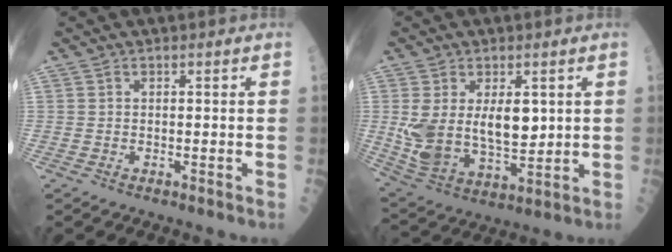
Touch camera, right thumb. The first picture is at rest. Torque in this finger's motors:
{"motor_torque": [0.19, 0.26, 0.92, 0.54, 0.33]}